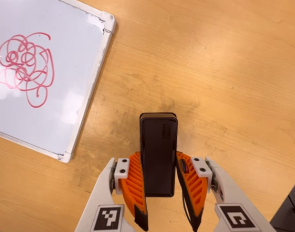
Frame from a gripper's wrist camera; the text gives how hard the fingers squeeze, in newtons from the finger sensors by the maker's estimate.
{"total": 4.0, "left": 2.7, "right": 5.3}